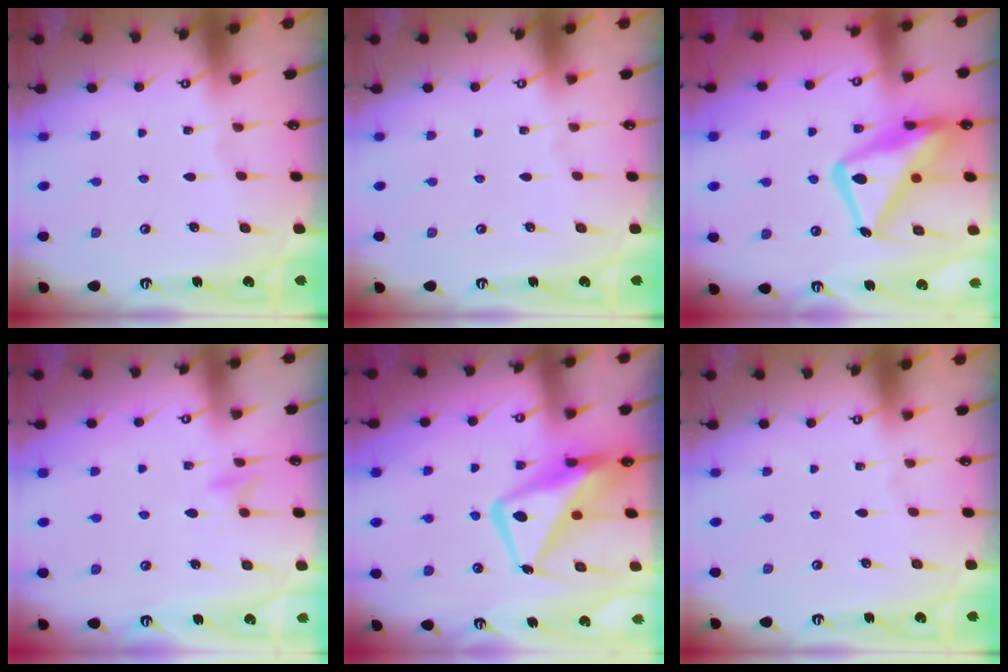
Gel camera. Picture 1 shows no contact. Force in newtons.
{"total": 0.0}
{"total": 18.2, "press": 18.1, "slide": 1.8}
{"total": 5.6, "press": 5.6, "slide": 0.7}
{"total": 14.7, "press": 14.5, "slide": 2.3}
{"total": 0.0}